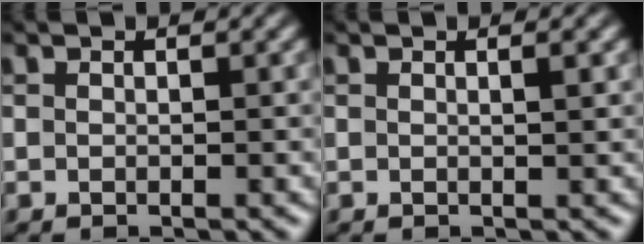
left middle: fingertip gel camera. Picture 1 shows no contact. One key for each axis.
{"total": 0.8, "fx": 0.3, "fy": 0.2, "fz": 0.7, "tx": -0.007, "ty": 0.003, "tz": 0.002}